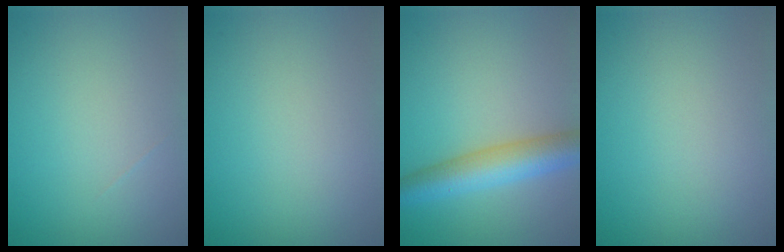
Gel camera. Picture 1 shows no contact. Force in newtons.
{"total": 0.0}
{"total": 5.7, "press": 5.7, "slide": 0.1}
{"total": 0.0}